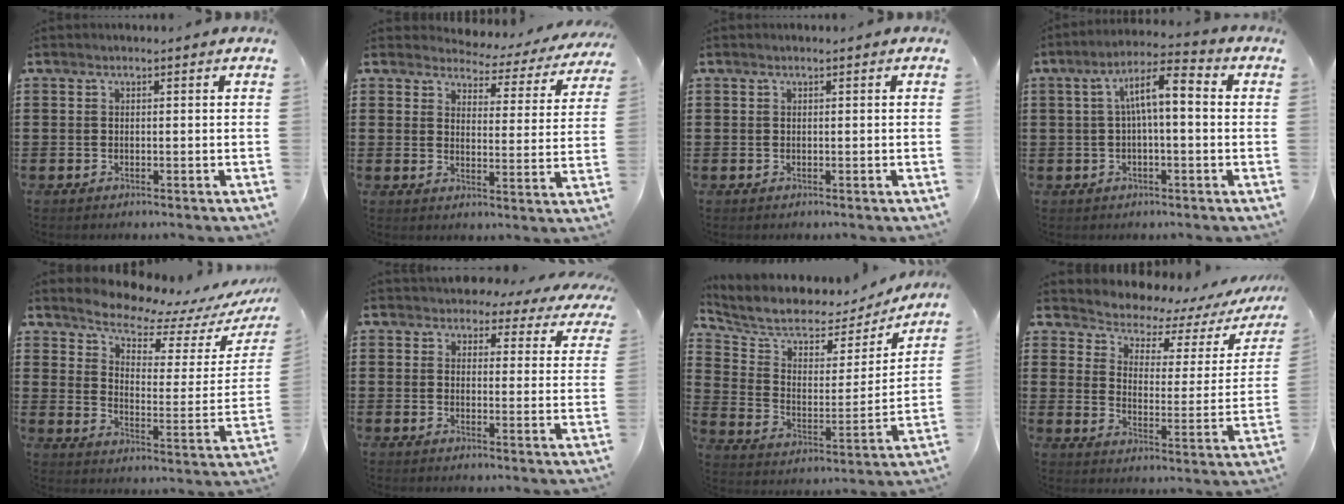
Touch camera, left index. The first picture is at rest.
{"total": 3.5, "force": [3.3, 0.9, 0.5], "torque": [-0.025, -0.027, 0.050]}
{"total": 0.0}
{"total": 7.8, "force": [0.9, 2.1, 7.4], "torque": [-0.151, 0.014, 0.010]}
{"total": 7.5, "force": [7.1, 1.3, 1.9], "torque": [-0.059, -0.057, 0.122]}
{"total": 3.9, "force": [3.6, 1.2, 0.5], "torque": [-0.022, -0.018, 0.062]}
{"total": 6.6, "force": [5.7, 2.5, 2.2], "torque": [-0.071, -0.045, 0.093]}
{"total": 3.5, "force": [3.2, 1.2, 0.7], "torque": [-0.040, -0.031, 0.046]}